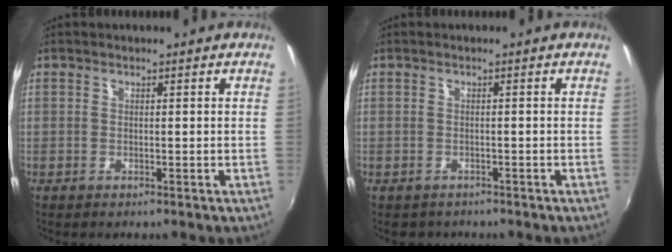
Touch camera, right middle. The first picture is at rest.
{"total": 1.7, "force": [-1.3, 1.1, 0.2], "torque": [-0.008, -0.003, -0.017]}